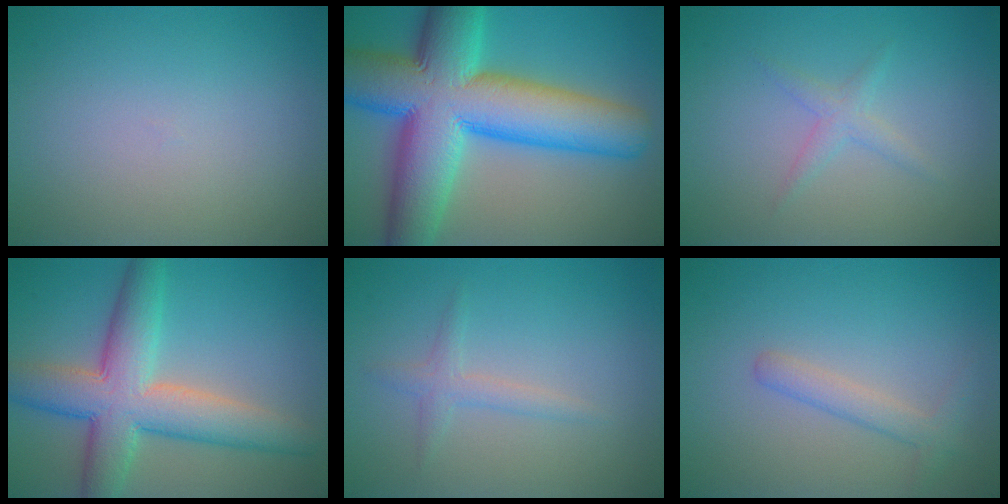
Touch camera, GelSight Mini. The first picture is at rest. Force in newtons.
{"total": 15.6, "press": 15.6, "slide": 0.5}
{"total": 1.4, "press": 1.4, "slide": 0.1}
{"total": 8.5, "press": 8.5, "slide": 0.2}
{"total": 1.6, "press": 1.6, "slide": 0.0}
{"total": 2.0, "press": 2.0, "slide": 0.0}